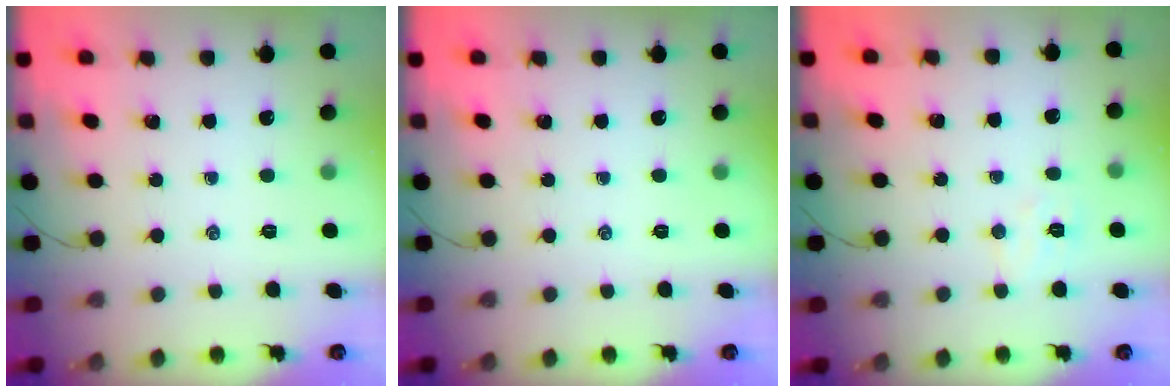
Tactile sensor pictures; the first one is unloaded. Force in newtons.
{"total": 0.0}
{"total": 5.5, "press": 5.4, "slide": 0.8}